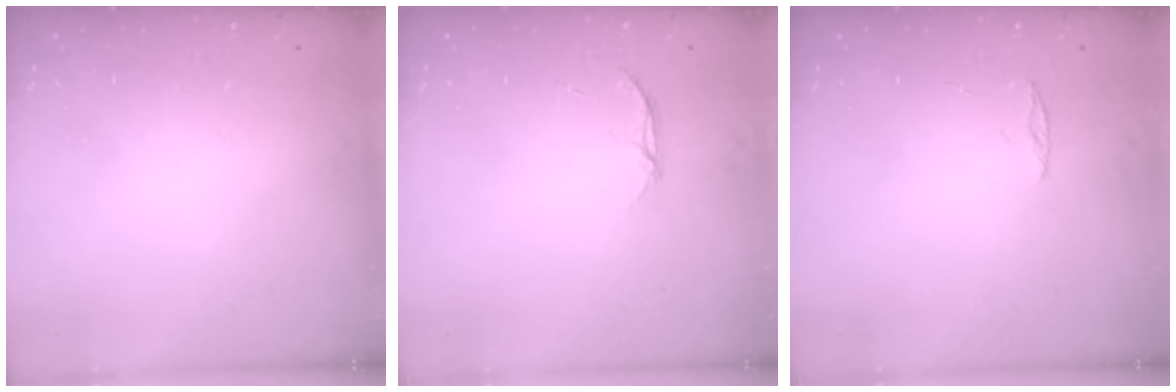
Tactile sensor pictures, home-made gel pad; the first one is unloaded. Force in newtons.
{"total": 3.1, "press": 3.0, "slide": 0.4}
{"total": 2.0, "press": 2.0, "slide": 0.2}